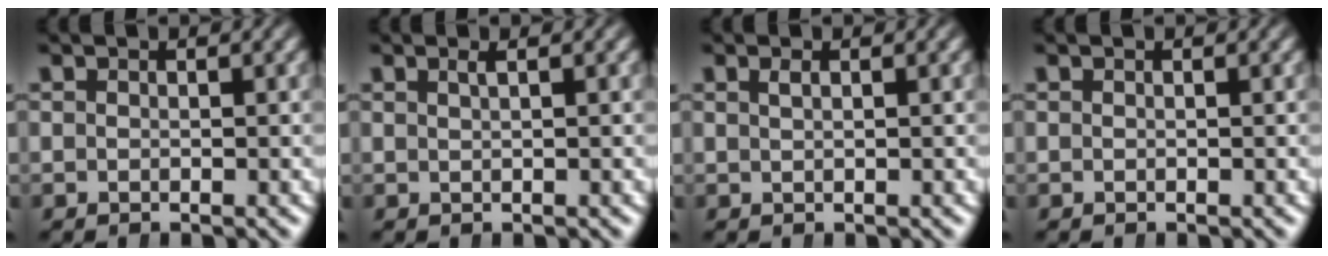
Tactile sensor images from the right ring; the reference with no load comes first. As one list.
[{"total": 1.0, "force": [0.4, -0.3, 0.8], "torque": [-0.007, 0.010, 0.008]}, {"total": 0.8, "force": [0.4, -0.2, 0.6], "torque": [-0.008, 0.007, 0.008]}, {"total": 0.0}]